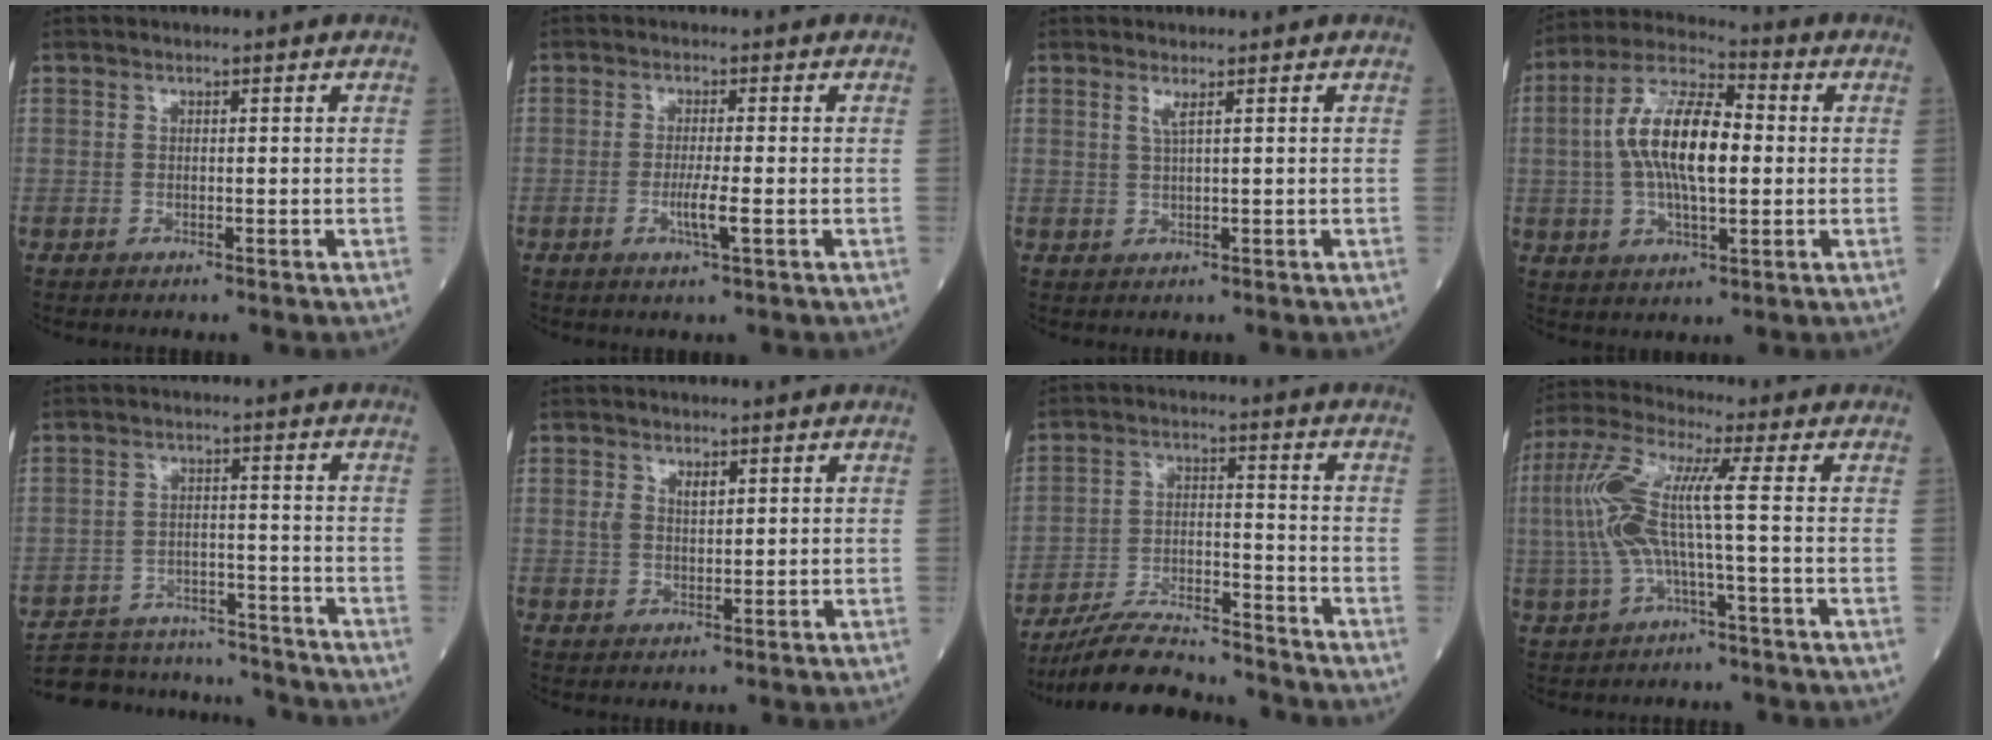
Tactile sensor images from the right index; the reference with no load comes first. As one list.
[{"total": 3.4, "force": [-0.9, -0.2, 3.3], "torque": [-0.064, -0.007, -0.018]}, {"total": 1.4, "force": [0.8, -0.2, 1.1], "torque": [-0.029, -0.004, 0.016]}, {"total": 13.5, "force": [0.5, 4.7, 12.7], "torque": [-0.254, 0.018, 0.006]}, {"total": 14.9, "force": [-14.2, 3.7, 2.8], "torque": [-0.048, 0.018, -0.203]}, {"total": 2.9, "force": [1.2, 1.5, 2.2], "torque": [-0.045, 0.008, 0.024]}, {"total": 12.6, "force": [-11.9, 1.3, 3.8], "torque": [-0.062, 0.009, -0.206]}, {"total": 9.7, "force": [-0.2, 0.3, 9.7], "torque": [-0.223, 0.028, -0.008]}]